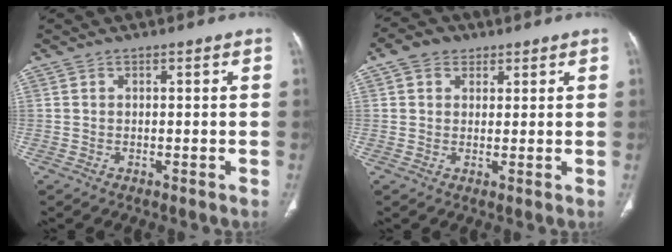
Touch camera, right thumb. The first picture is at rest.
{"total": 4.8, "force": [2.2, 3.8, 1.8], "torque": [-0.014, -0.004, 0.038]}